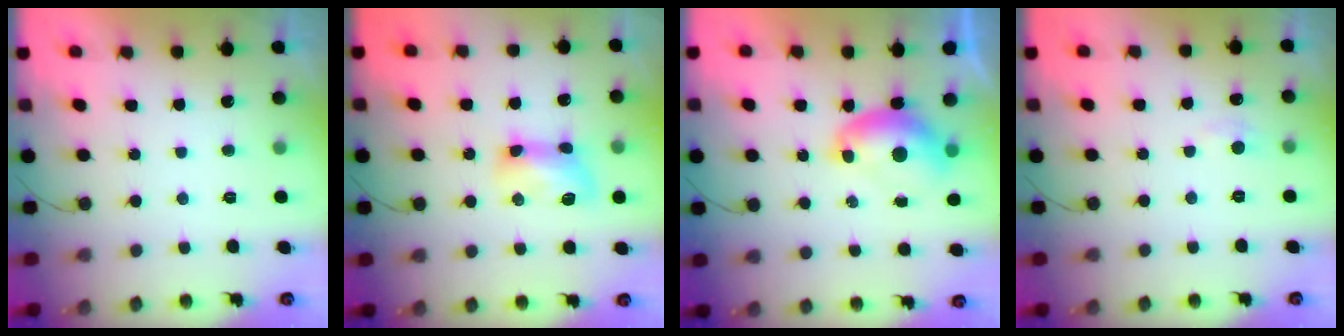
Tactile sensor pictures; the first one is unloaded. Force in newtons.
{"total": 9.4, "press": 9.4, "slide": 0.7}
{"total": 7.2, "press": 7.2, "slide": 0.3}
{"total": 2.8, "press": 2.7, "slide": 0.4}